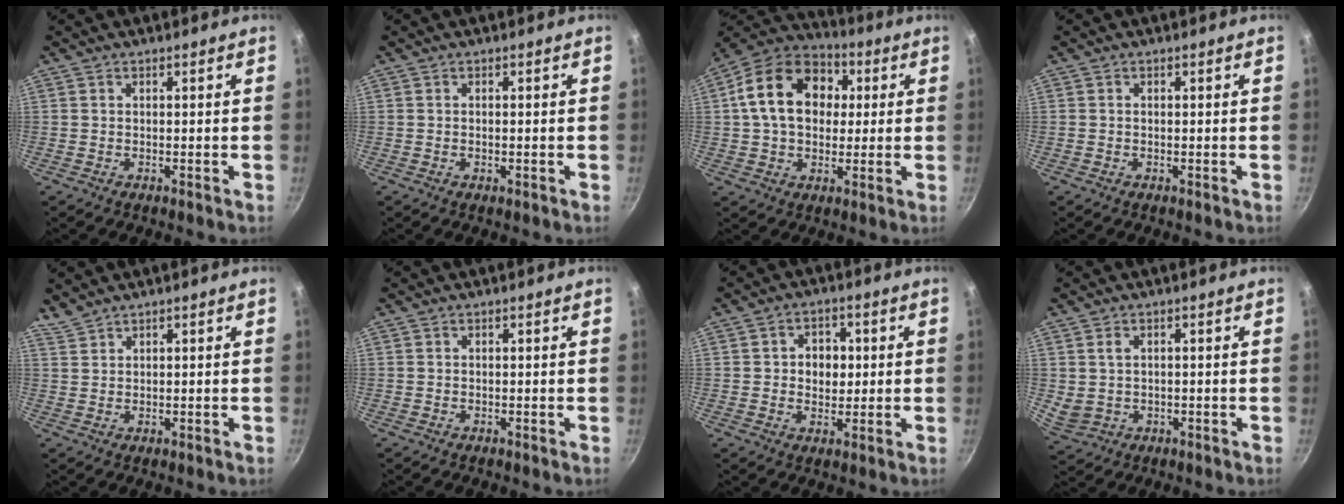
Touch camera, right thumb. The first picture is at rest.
{"total": 0.8, "force": [-0.2, 0.2, 0.7], "torque": [-0.013, 0.000, -0.004]}
{"total": 17.6, "force": [3.0, 13.0, 11.4], "torque": [-0.170, 0.026, 0.037]}
{"total": 0.0}
{"total": 2.0, "force": [1.9, 0.3, 0.3], "torque": [-0.008, 0.002, 0.045]}
{"total": 0.0}
{"total": 5.9, "force": [0.6, 4.8, 3.4], "torque": [-0.026, -0.001, 0.004]}
{"total": 4.1, "force": [0.5, 3.2, 2.5], "torque": [-0.042, -0.003, 0.022]}